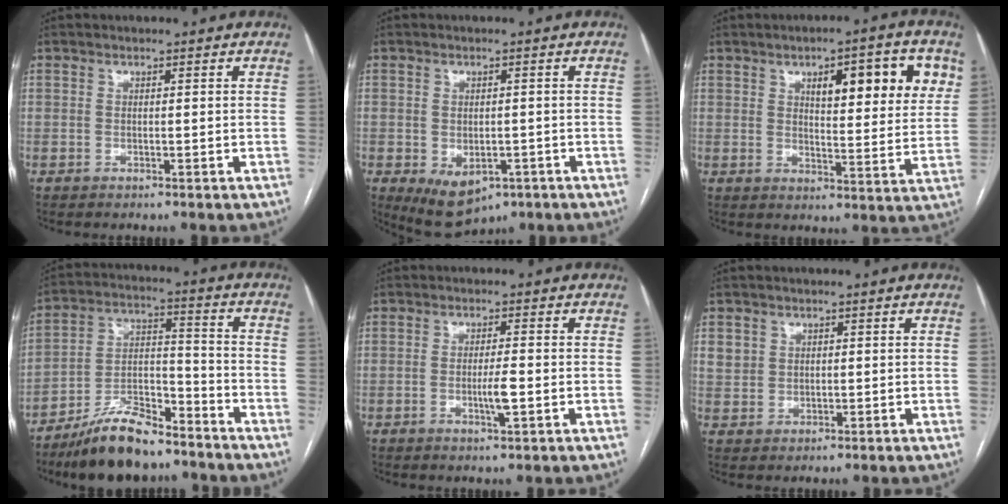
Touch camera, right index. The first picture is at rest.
{"total": 7.5, "force": [-3.5, 4.7, 4.7], "torque": [-0.072, -0.007, -0.040]}
{"total": 13.4, "force": [5.6, 3.5, 11.6], "torque": [-0.145, 0.008, 0.077]}
{"total": 13.2, "force": [-10.5, 3.5, 7.1], "torque": [-0.133, 0.009, -0.189]}
{"total": 3.4, "force": [-0.8, 0.3, 3.3], "torque": [-0.061, -0.004, -0.013]}
{"total": 3.1, "force": [1.2, 2.8, 0.6], "torque": [-0.008, 0.007, 0.027]}